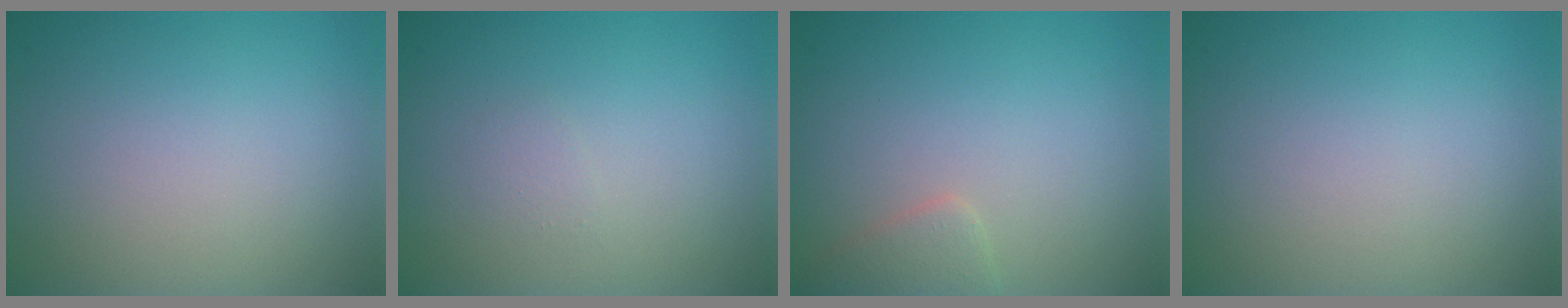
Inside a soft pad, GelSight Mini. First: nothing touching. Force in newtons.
{"total": 0.6, "press": 0.6, "slide": 0.0}
{"total": 1.6, "press": 1.6, "slide": 0.0}
{"total": 0.0}